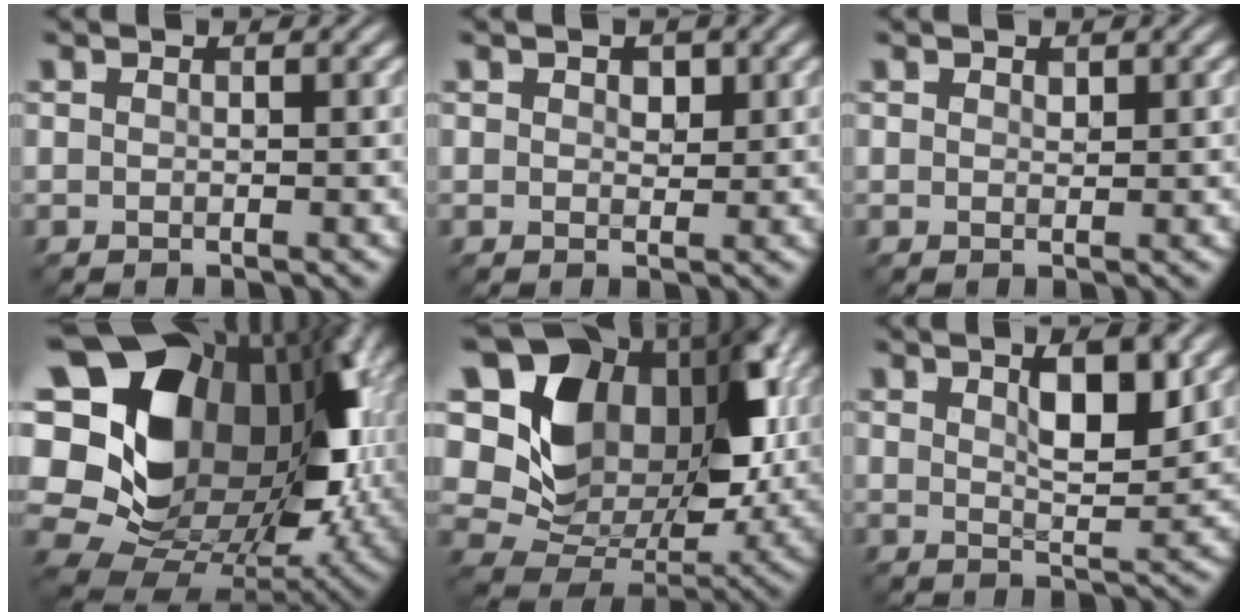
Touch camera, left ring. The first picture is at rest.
{"total": 1.4, "force": [0.5, 0.9, 0.9], "torque": [-0.010, -0.002, 0.008]}
{"total": 0.6, "force": [0.4, 0.4, 0.3], "torque": [-0.005, -0.003, 0.007]}
{"total": 18.5, "force": [3.4, 13.7, 11.8], "torque": [-0.224, 0.015, 0.065]}
{"total": 13.9, "force": [4.2, 10.2, 8.6], "torque": [-0.161, 0.019, 0.074]}
{"total": 5.2, "force": [2.1, 1.6, 4.5], "torque": [-0.071, -0.001, 0.034]}